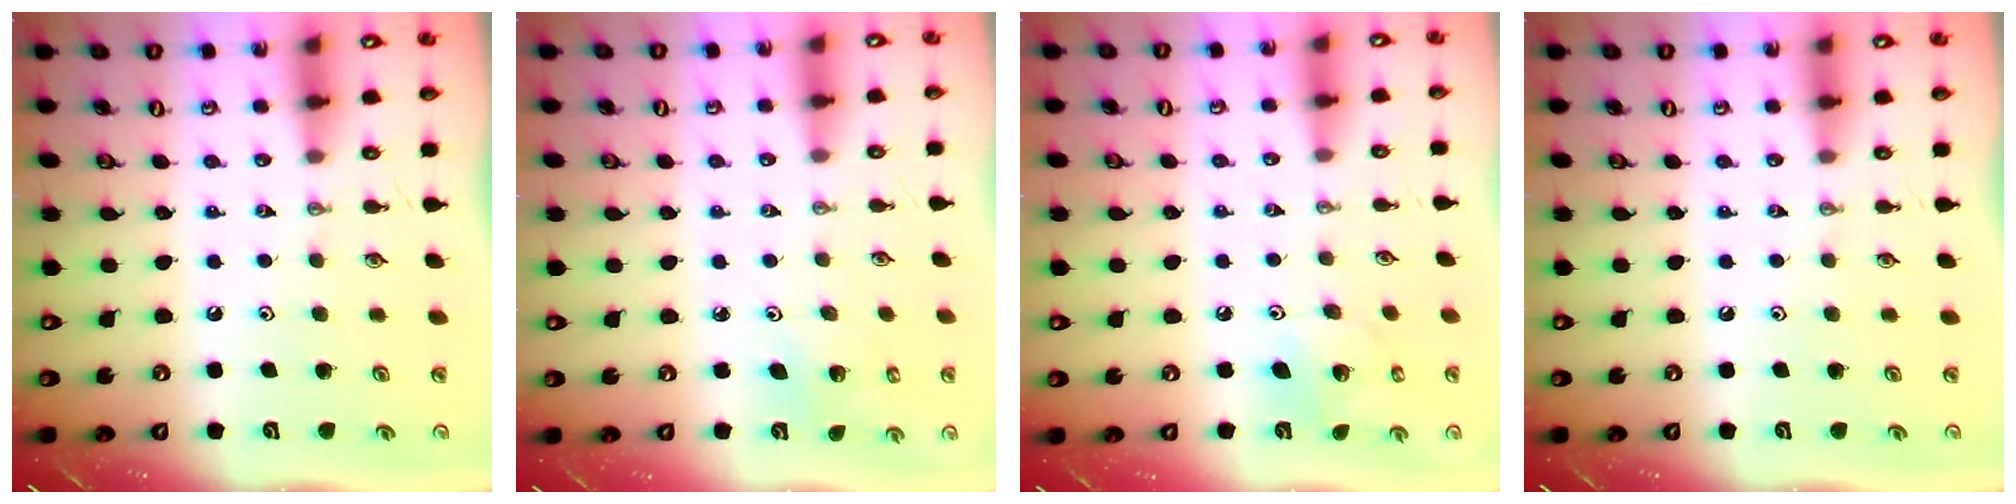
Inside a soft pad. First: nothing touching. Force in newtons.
{"total": 2.7, "press": 2.7, "slide": 0.2}
{"total": 6.9, "press": 6.9, "slide": 0.5}
{"total": 0.0}